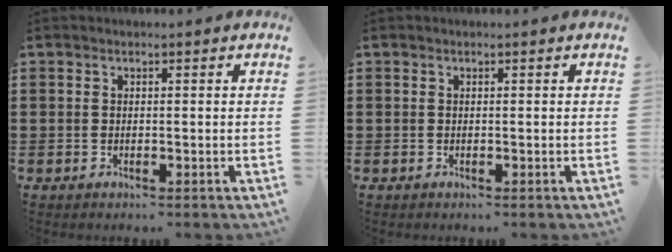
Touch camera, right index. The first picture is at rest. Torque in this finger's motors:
{"motor_torque": [-0.13, -0.13, 0.01, -0.01]}